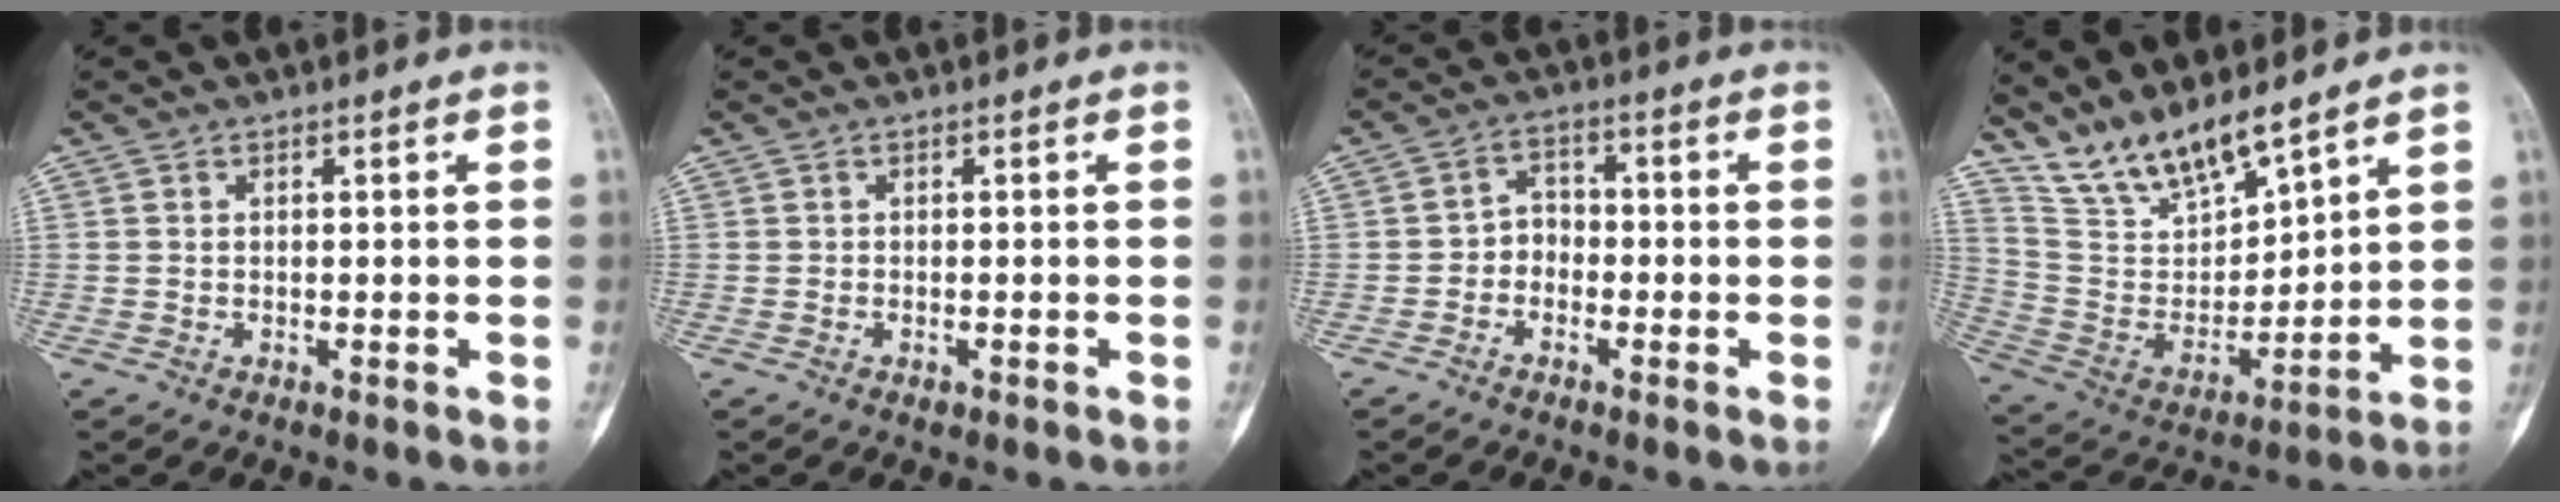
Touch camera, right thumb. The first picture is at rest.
{"total": 0.6, "force": [-0.3, 0.3, 0.5], "torque": [-0.004, 0.004, -0.002]}
{"total": 5.1, "force": [-1.6, 4.2, 2.5], "torque": [-0.007, 0.025, -0.041]}
{"total": 13.4, "force": [11.5, 3.3, 5.8], "torque": [-0.092, -0.060, 0.236]}